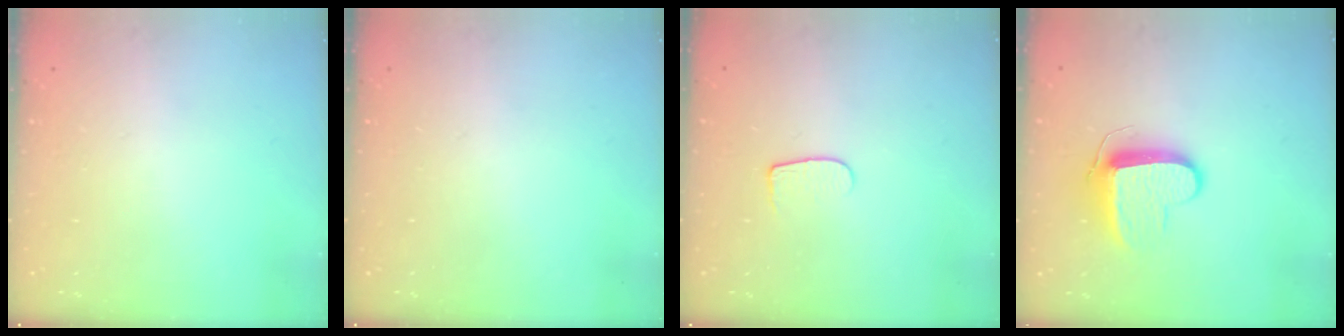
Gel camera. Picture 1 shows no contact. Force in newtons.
{"total": 0.0}
{"total": 5.9, "press": 5.9, "slide": 0.6}
{"total": 10.0, "press": 10.0, "slide": 0.2}